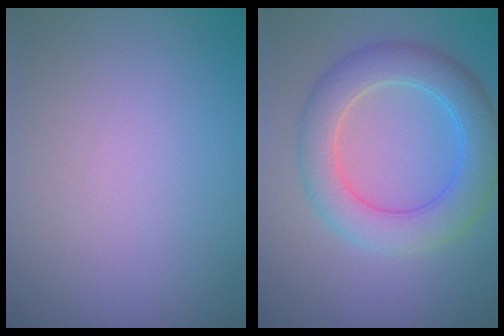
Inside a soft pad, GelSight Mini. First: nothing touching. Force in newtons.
{"total": 6.0, "press": 6.0, "slide": 0.2}